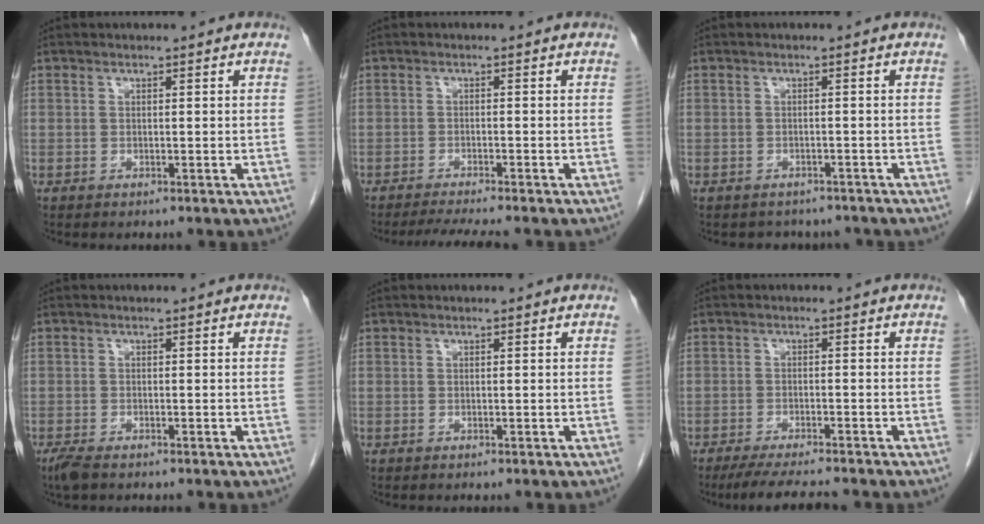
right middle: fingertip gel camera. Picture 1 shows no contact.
{"total": 5.1, "force": [-4.5, -0.4, 2.3], "torque": [-0.034, -0.013, -0.073]}
{"total": 4.7, "force": [-4.2, 2.3, 0.3], "torque": [-0.001, 0.007, -0.046]}
{"total": 2.6, "force": [-1.9, 0.8, 1.5], "torque": [-0.038, -0.009, -0.033]}
{"total": 0.0}
{"total": 7.6, "force": [-6.7, 0.5, 3.5], "torque": [-0.054, -0.020, -0.108]}